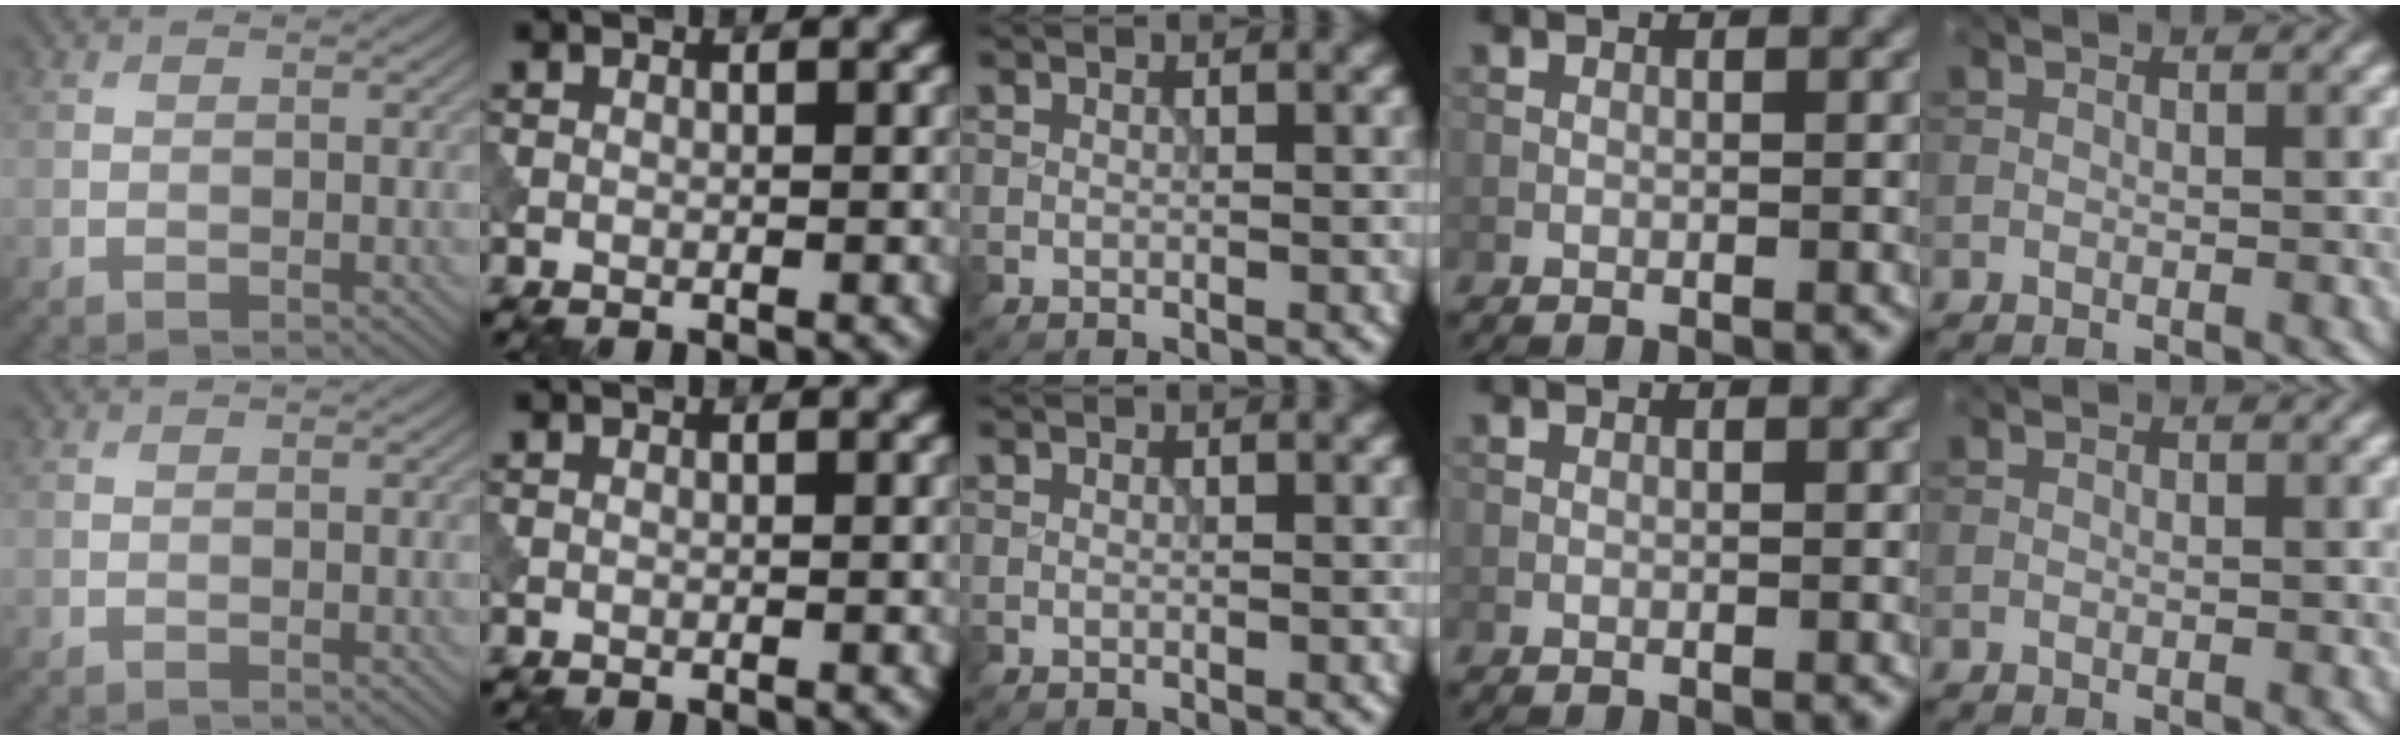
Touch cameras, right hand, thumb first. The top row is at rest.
{}